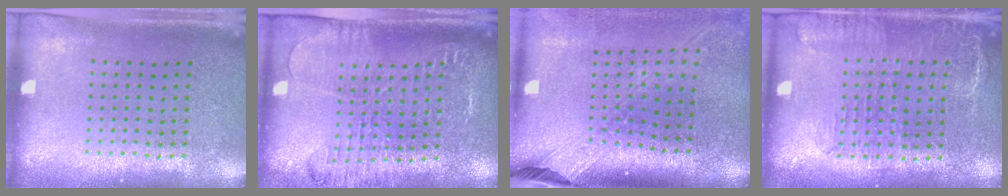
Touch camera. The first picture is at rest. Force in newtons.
{"total": 2.0, "press": 2.0, "slide": 0.1}
{"total": 2.6, "press": 2.0, "slide": 1.7}
{"total": 1.7, "press": 1.4, "slide": 1.0}